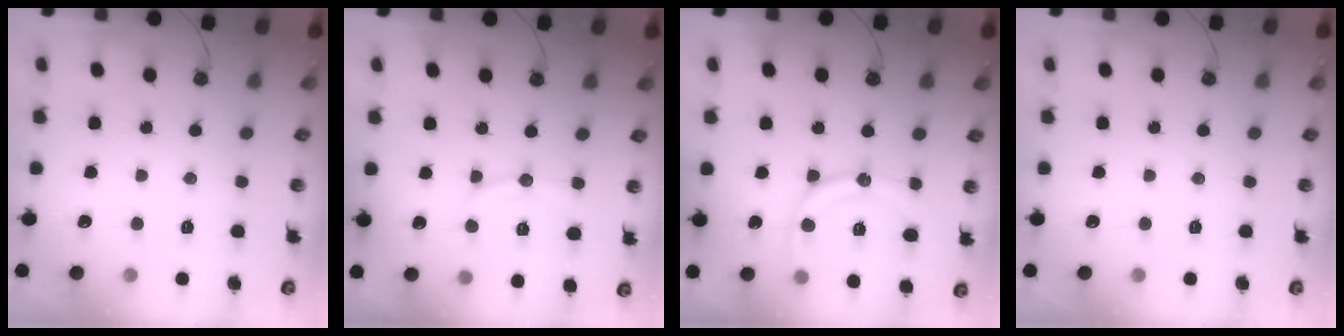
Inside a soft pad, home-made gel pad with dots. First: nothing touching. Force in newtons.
{"total": 8.1, "press": 8.1, "slide": 0.9}
{"total": 11.1, "press": 11.1, "slide": 0.5}
{"total": 0.0}